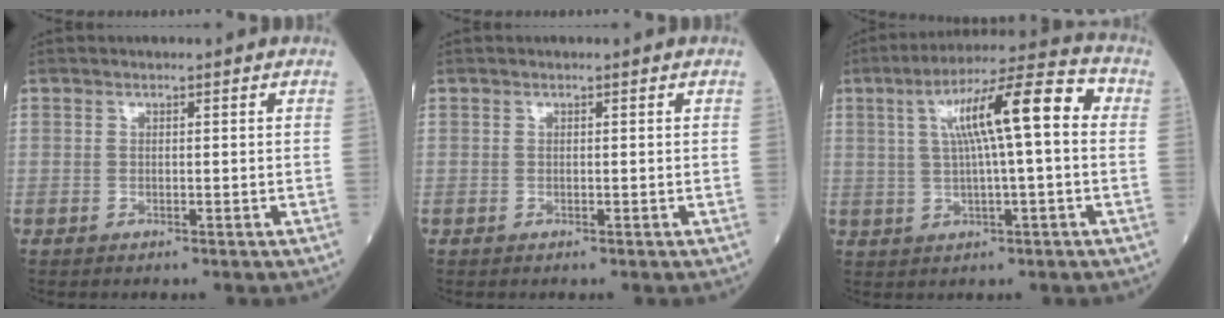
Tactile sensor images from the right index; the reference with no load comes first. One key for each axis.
{"total": 0.0}
{"total": 12.6, "fx": 2.1, "fy": 1.4, "fz": 12.3, "tx": -0.202, "ty": 0.035, "tz": 0.031}